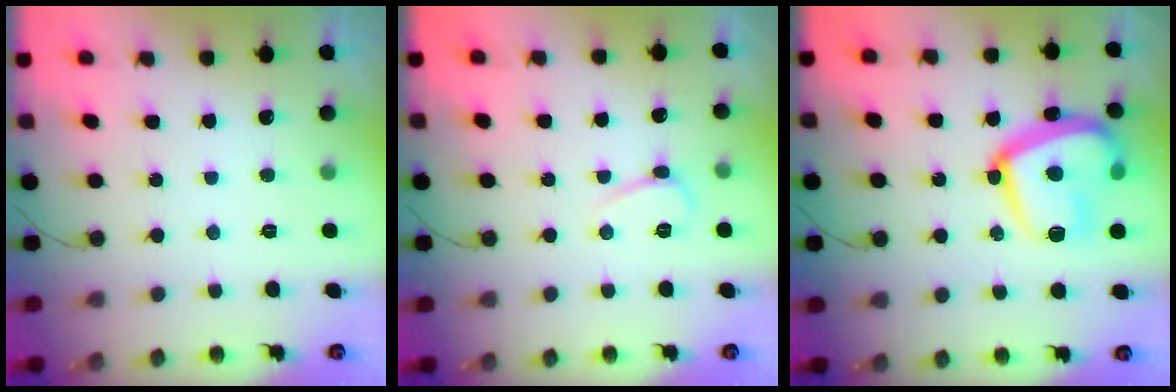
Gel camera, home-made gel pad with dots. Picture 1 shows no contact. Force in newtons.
{"total": 3.6, "press": 3.6, "slide": 0.5}
{"total": 21.7, "press": 21.6, "slide": 1.9}